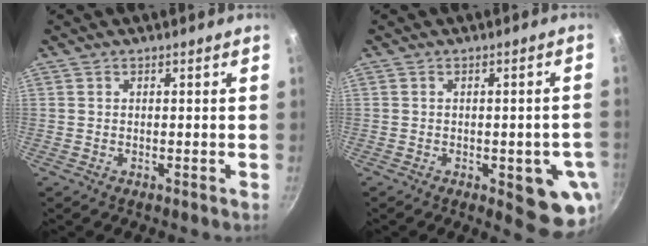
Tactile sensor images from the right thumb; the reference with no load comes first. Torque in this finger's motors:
{"motor_torque": [1.46, 1.52, -0.13, 0.00, 0.17]}